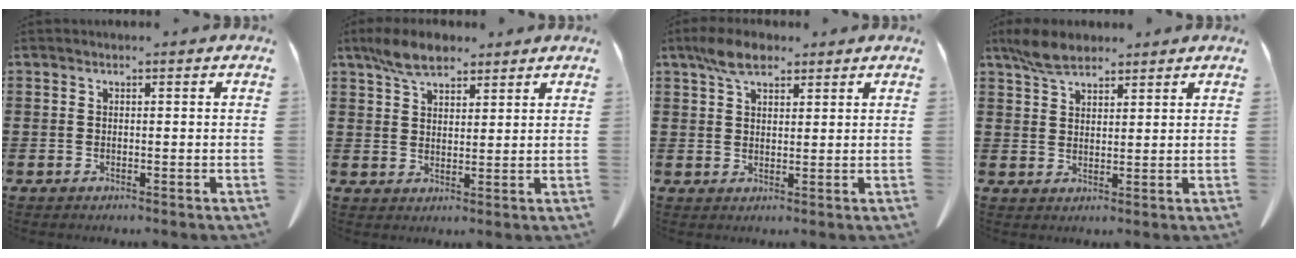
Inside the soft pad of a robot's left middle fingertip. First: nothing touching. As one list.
[{"total": 6.0, "force": [4.4, 2.8, 2.8], "torque": [-0.069, 0.005, 0.083]}, {"total": 5.1, "force": [3.5, 2.4, 2.8], "torque": [-0.058, 0.006, 0.065]}, {"total": 4.8, "force": [3.7, 2.2, 2.0], "torque": [-0.051, 0.005, 0.070]}]